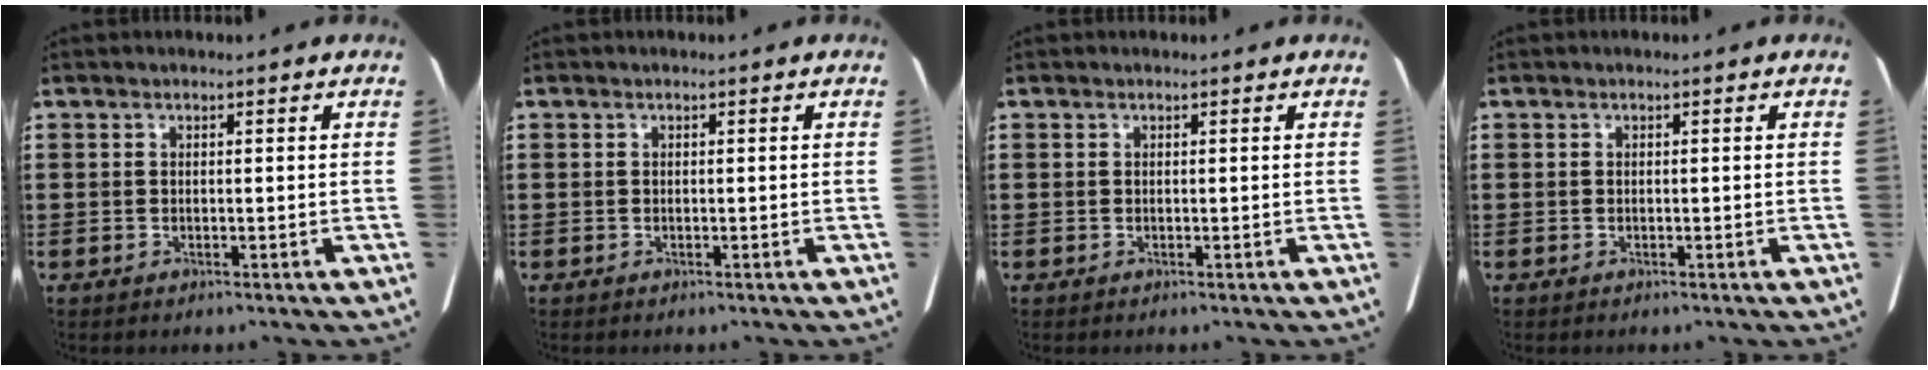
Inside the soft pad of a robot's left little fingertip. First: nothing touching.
{"total": 0.0}
{"total": 0.0}
{"total": 0.0}